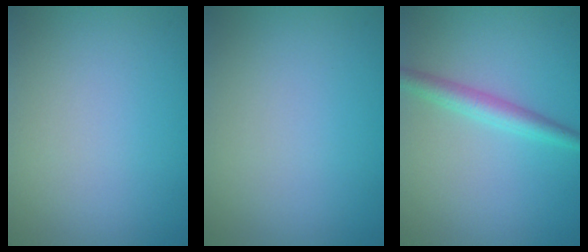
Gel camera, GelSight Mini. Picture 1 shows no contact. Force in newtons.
{"total": 0.0}
{"total": 2.7, "press": 2.6, "slide": 0.1}